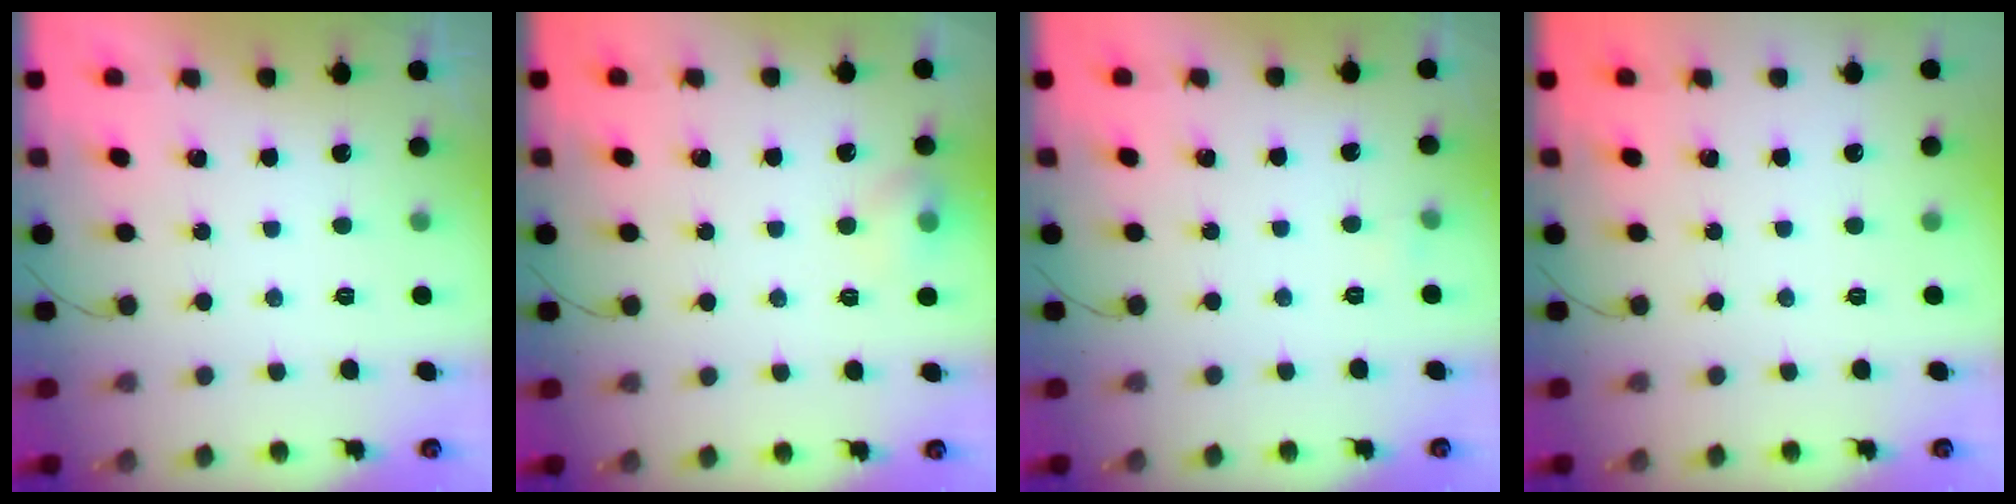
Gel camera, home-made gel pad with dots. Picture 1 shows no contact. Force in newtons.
{"total": 6.3, "press": 6.2, "slide": 1.1}
{"total": 2.5, "press": 2.3, "slide": 1.1}
{"total": 0.0}